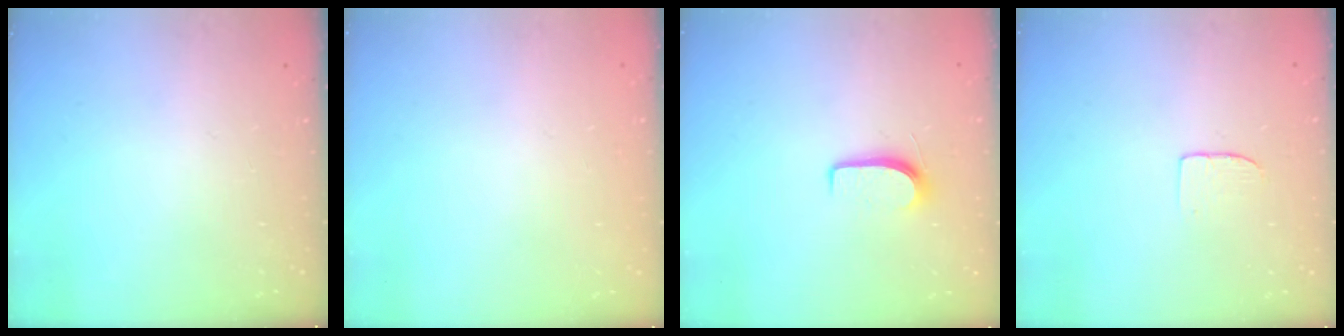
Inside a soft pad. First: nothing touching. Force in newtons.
{"total": 0.0}
{"total": 6.1, "press": 6.1, "slide": 0.6}
{"total": 3.7, "press": 3.7, "slide": 0.2}